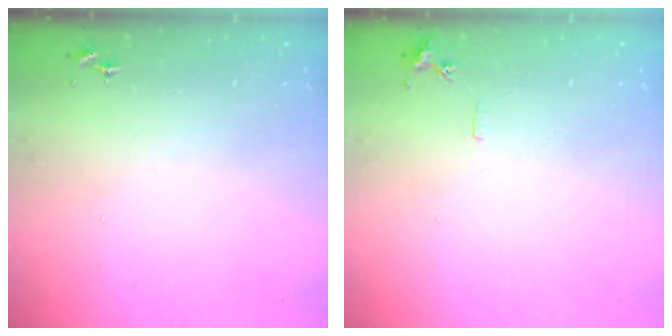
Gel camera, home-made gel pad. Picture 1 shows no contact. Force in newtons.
{"total": 5.6, "press": 5.6, "slide": 0.7}